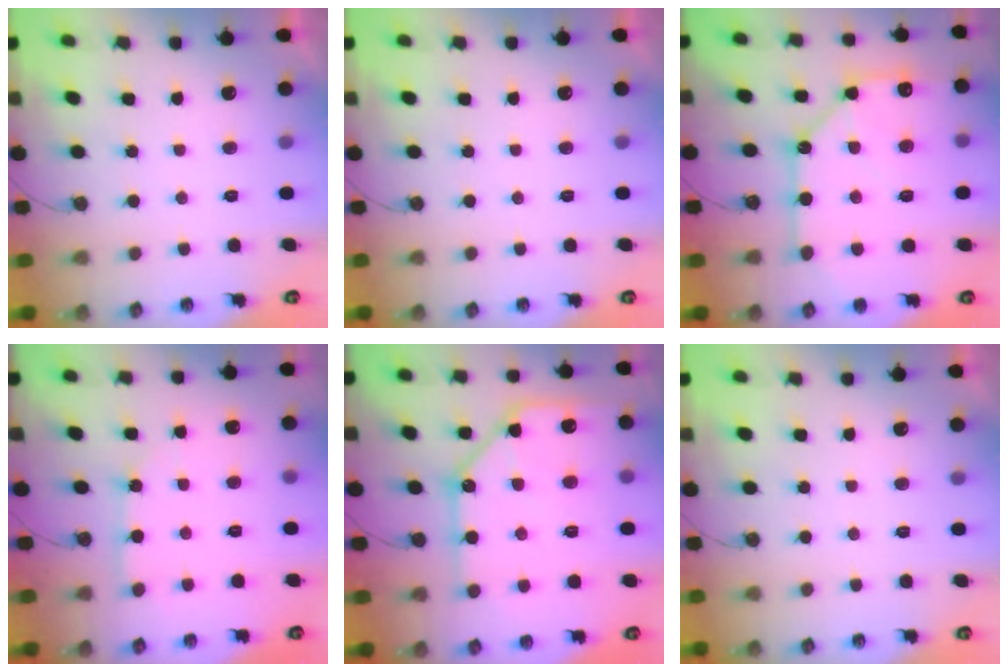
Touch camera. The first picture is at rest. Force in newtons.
{"total": 0.0}
{"total": 16.2, "press": 16.1, "slide": 1.9}
{"total": 3.8, "press": 3.8, "slide": 0.5}
{"total": 17.3, "press": 17.1, "slide": 2.1}
{"total": 0.0}